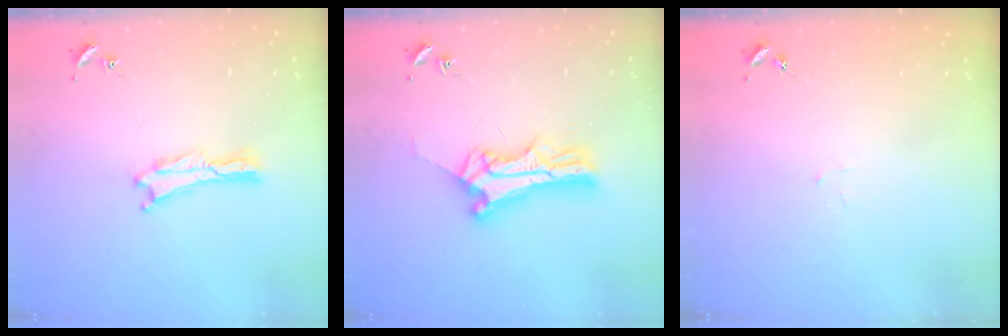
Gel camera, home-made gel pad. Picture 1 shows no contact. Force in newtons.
{"total": 10.9, "press": 10.9, "slide": 0.8}
{"total": 1.0, "press": 1.0, "slide": 0.1}